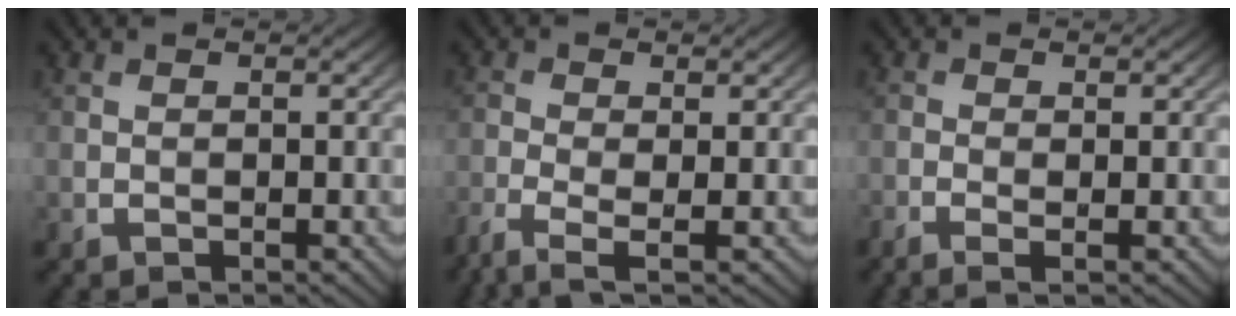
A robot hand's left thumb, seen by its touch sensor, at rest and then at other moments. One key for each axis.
{"total": 3.6, "fx": -2.1, "fy": 1.2, "fz": 2.7, "tx": -0.071, "ty": -0.008, "tz": -0.047}
{"total": 1.7, "fx": -0.7, "fy": 0.3, "fz": 1.5, "tx": -0.034, "ty": -0.002, "tz": -0.017}